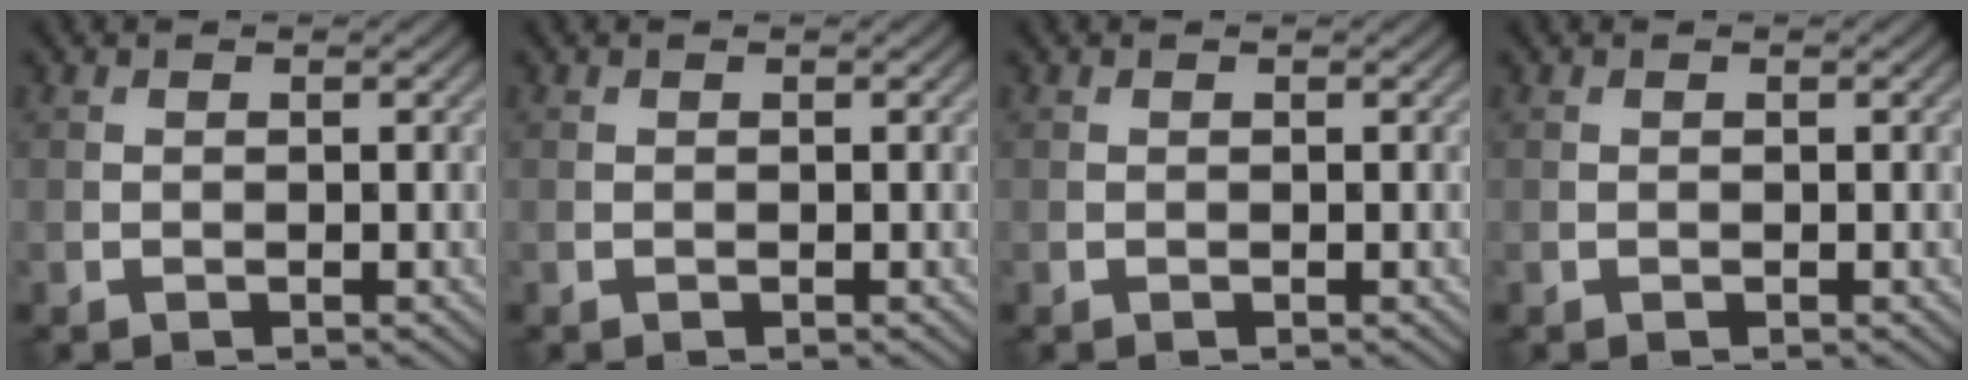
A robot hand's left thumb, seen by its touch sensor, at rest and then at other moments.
{"total": 0.0}
{"total": 0.0}
{"total": 0.0}